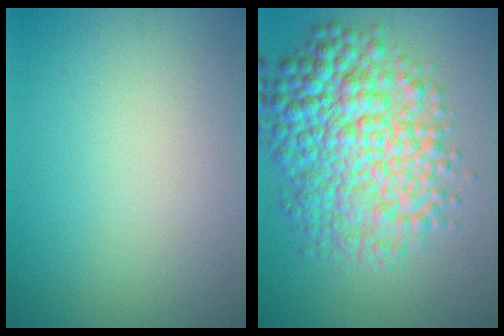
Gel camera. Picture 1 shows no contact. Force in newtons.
{"total": 9.2, "press": 9.2, "slide": 0.1}